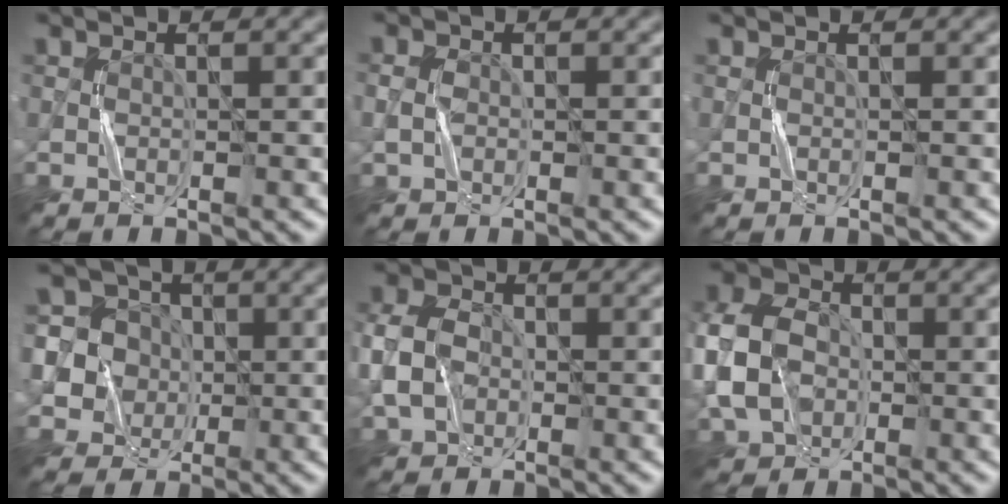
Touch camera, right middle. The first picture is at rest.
{"total": 1.4, "force": [-0.1, 1.2, 0.8], "torque": [-0.018, 0.002, -0.004]}
{"total": 0.0}
{"total": 9.9, "force": [0.9, 9.5, 2.8], "torque": [-0.095, 0.034, 0.012]}
{"total": 4.5, "force": [-0.8, 3.6, 2.6], "torque": [-0.065, 0.003, -0.019]}
{"total": 8.1, "force": [-1.0, 6.4, 4.9], "torque": [-0.126, 0.003, -0.033]}